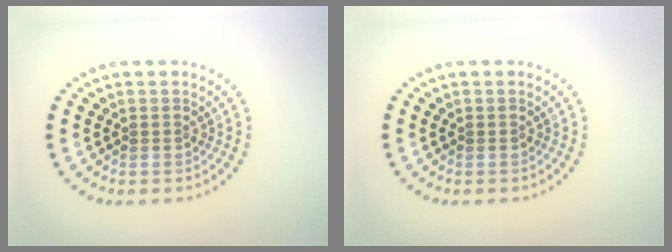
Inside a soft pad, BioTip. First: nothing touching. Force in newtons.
{"total": 0.0}